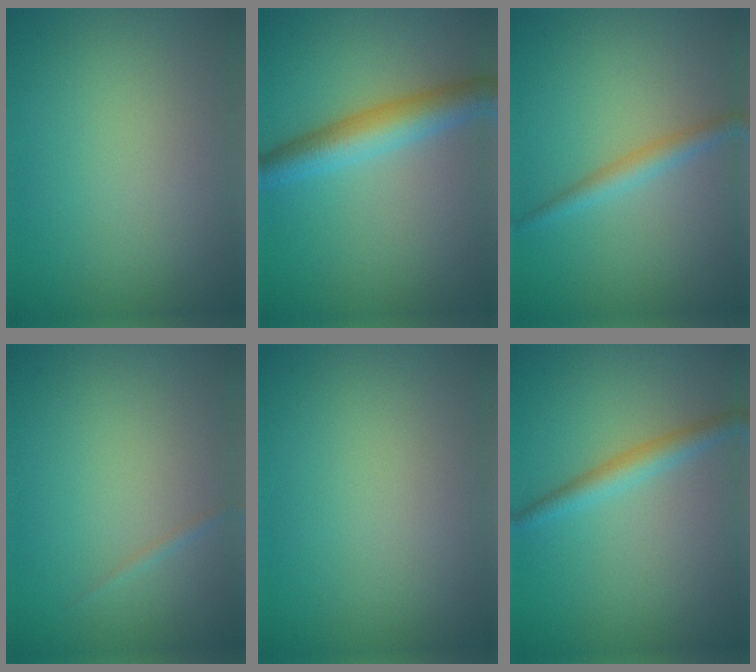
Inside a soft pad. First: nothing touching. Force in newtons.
{"total": 4.8, "press": 4.8, "slide": 0.1}
{"total": 2.1, "press": 2.1, "slide": 0.0}
{"total": 0.6, "press": 0.5, "slide": 0.0}
{"total": 0.0}
{"total": 2.4, "press": 2.4, "slide": 0.1}